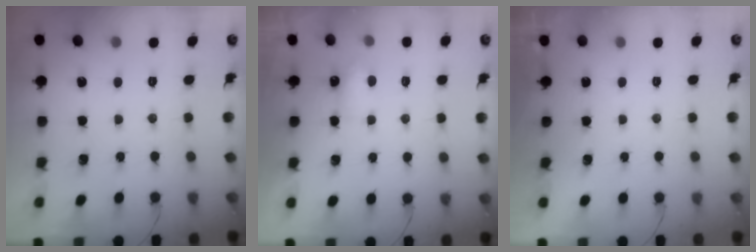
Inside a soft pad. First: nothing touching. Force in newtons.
{"total": 4.3, "press": 4.1, "slide": 1.2}
{"total": 1.8, "press": 0.1, "slide": 1.8}